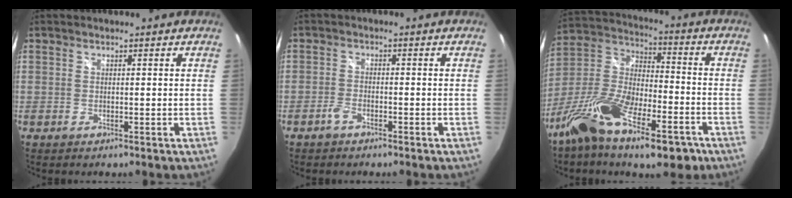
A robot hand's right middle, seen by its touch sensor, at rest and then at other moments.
{"total": 2.5, "force": [-1.9, 1.0, 1.3], "torque": [-0.039, 0.001, -0.041]}
{"total": 20.3, "force": [-12.0, 7.8, 14.4], "torque": [-0.285, -0.022, -0.215]}